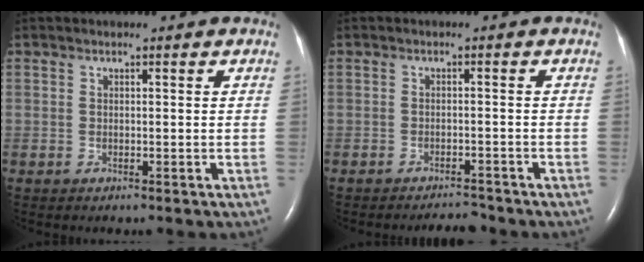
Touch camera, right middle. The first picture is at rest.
{"total": 2.6, "force": [-2.6, 0.2, 0.2], "torque": [-0.003, -0.008, -0.039]}